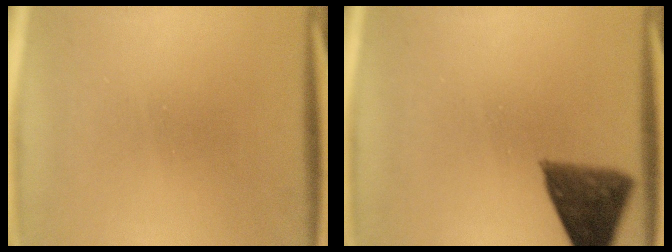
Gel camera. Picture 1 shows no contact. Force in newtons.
{"total": 7.6}